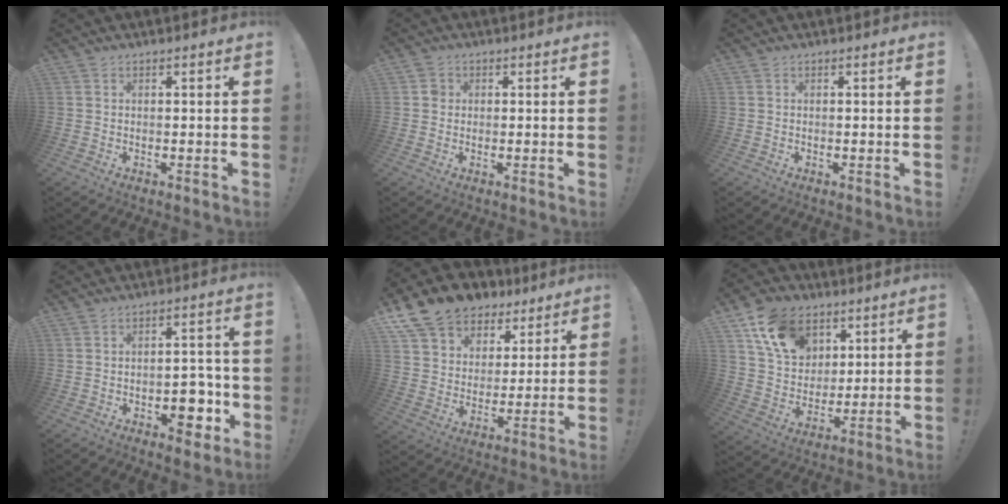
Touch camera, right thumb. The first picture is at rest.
{"total": 2.1, "force": [0.3, 2.0, 0.6], "torque": [0.002, 0.000, 0.002]}
{"total": 0.0}
{"total": 8.8, "force": [-3.4, 5.4, 6.0], "torque": [-0.048, 0.015, -0.055]}
{"total": 13.4, "force": [9.5, 8.8, 3.5], "torque": [-0.058, -0.070, 0.183]}
{"total": 15.7, "force": [8.0, 11.3, 7.3], "torque": [-0.130, -0.029, 0.158]}